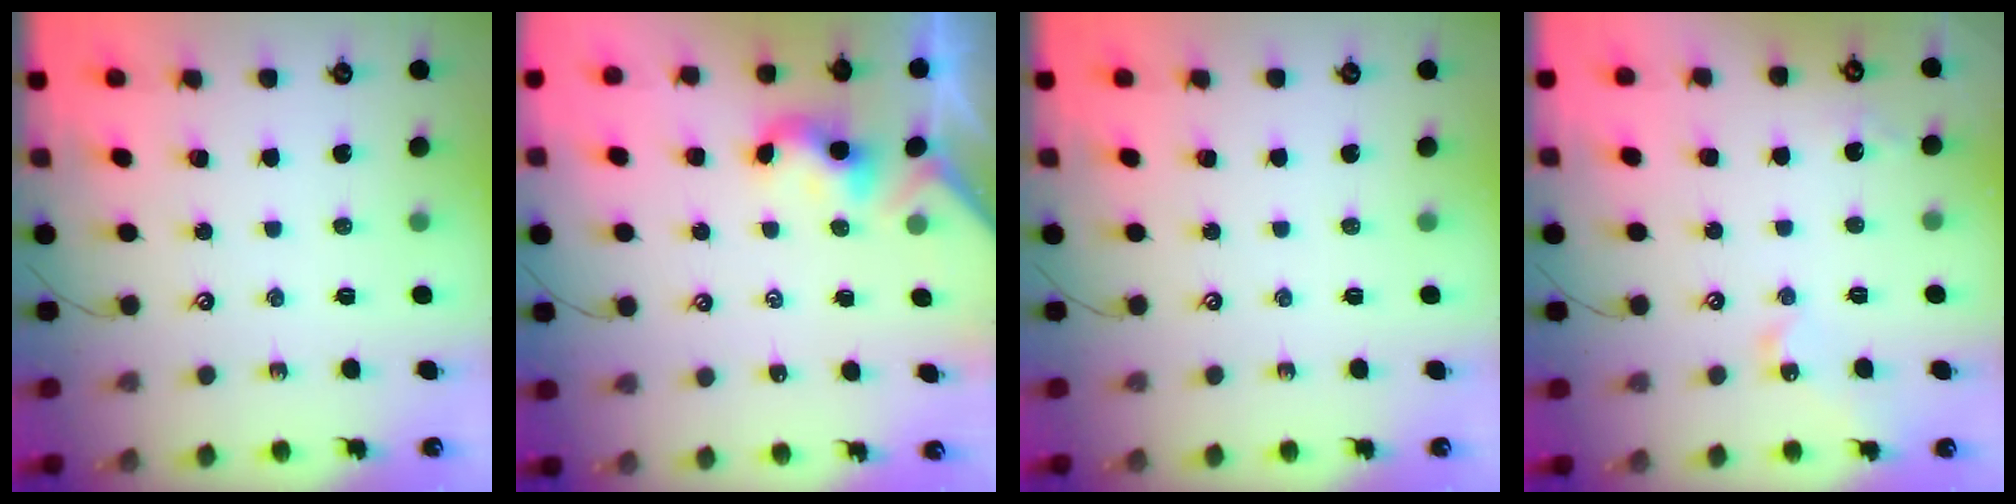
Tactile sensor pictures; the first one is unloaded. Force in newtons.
{"total": 2.3, "press": 2.3, "slide": 0.2}
{"total": 0.0}
{"total": 4.4, "press": 4.4, "slide": 0.6}